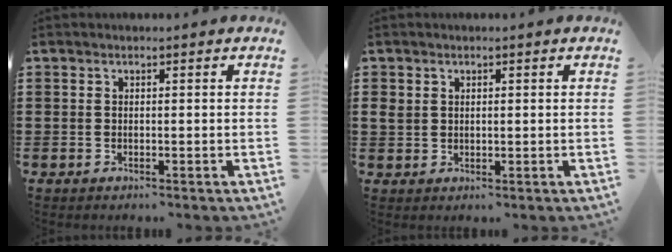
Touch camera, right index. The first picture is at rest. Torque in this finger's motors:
{"motor_torque": [0.00, 0.10, 0.10, 0.02]}